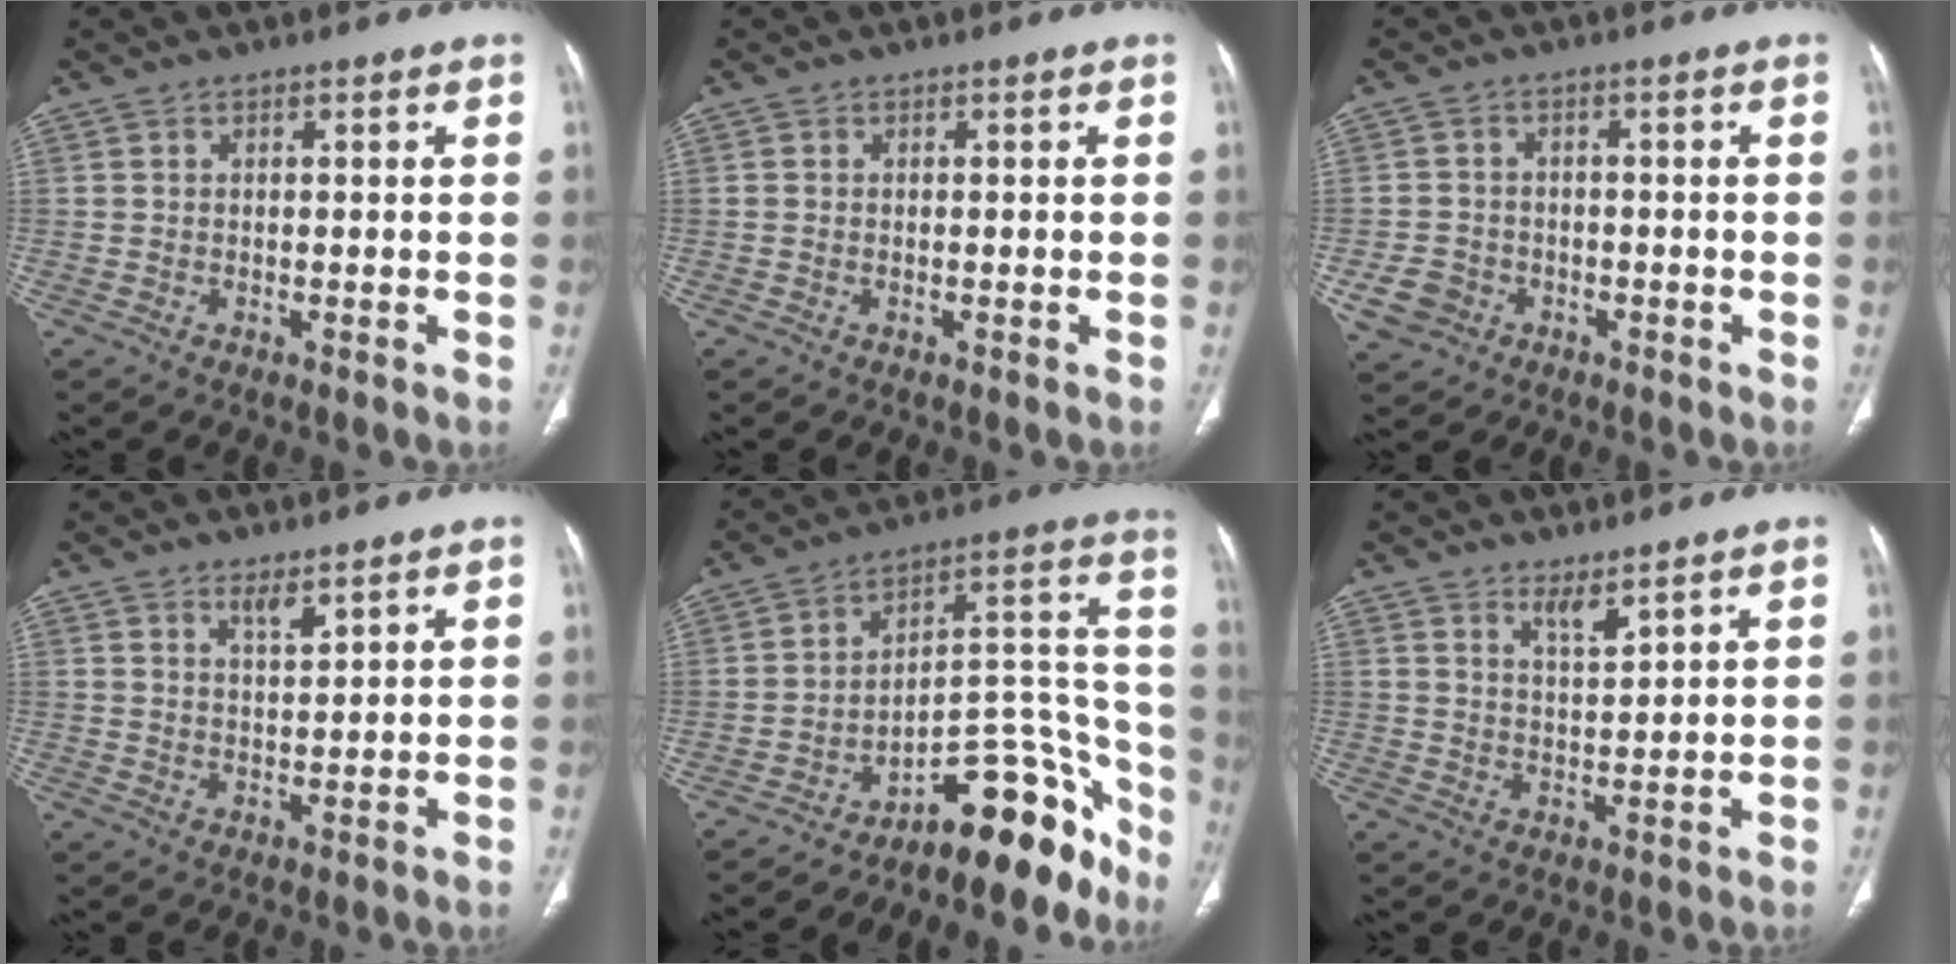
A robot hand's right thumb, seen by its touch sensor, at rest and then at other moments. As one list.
[{"total": 0.0}, {"total": 5.3, "force": [-2.2, 4.5, 1.6], "torque": [-0.024, 0.015, -0.035]}, {"total": 2.7, "force": [2.1, 0.6, 1.6], "torque": [-0.022, -0.021, 0.043]}, {"total": 18.0, "force": [-13.9, 6.8, 9.3], "torque": [-0.049, 0.156, -0.211]}, {"total": 3.3, "force": [2.7, 0.6, 1.9], "torque": [-0.029, -0.029, 0.054]}]